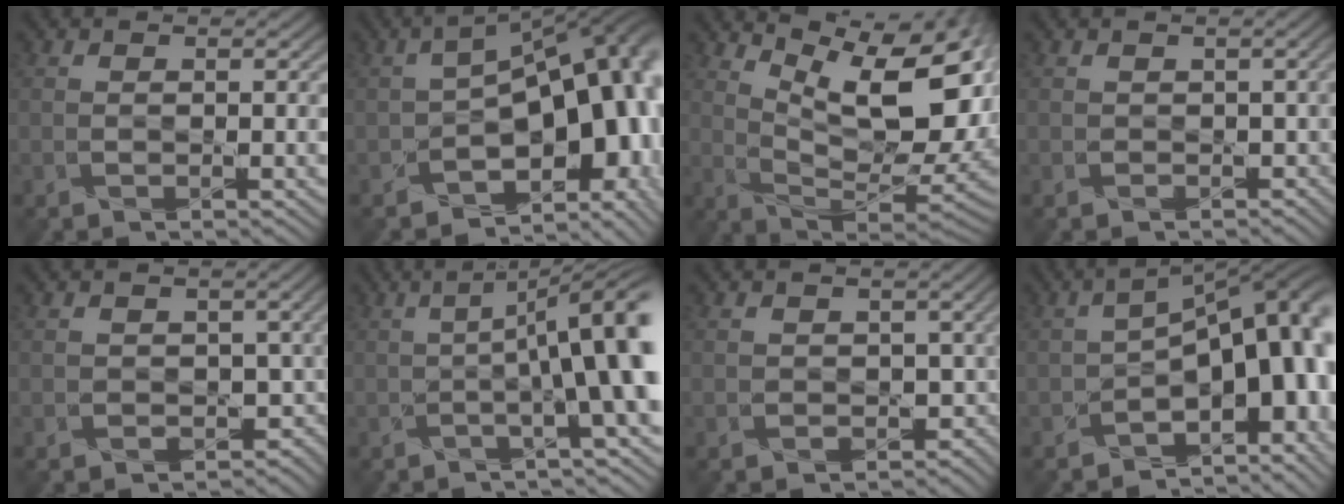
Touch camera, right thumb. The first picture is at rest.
{"total": 15.4, "force": [-3.8, 8.7, 12.1], "torque": [-0.135, -0.023, -0.031]}
{"total": 14.1, "force": [5.6, 6.1, 11.4], "torque": [-0.178, 0.004, 0.100]}
{"total": 0.7, "force": [-0.3, 0.5, -0.3], "torque": [0.015, -0.005, 0.003]}
{"total": 3.3, "force": [-0.3, 3.1, 1.2], "torque": [-0.018, -0.023, 0.002]}
{"total": 10.5, "force": [-0.3, 2.1, 10.3], "torque": [-0.126, 0.009, -0.002]}
{"total": 3.1, "force": [-0.3, 2.9, 0.9], "torque": [-0.013, -0.019, -0.001]}
{"total": 14.7, "force": [-3.5, 7.2, 12.3], "torque": [-0.140, -0.024, -0.027]}